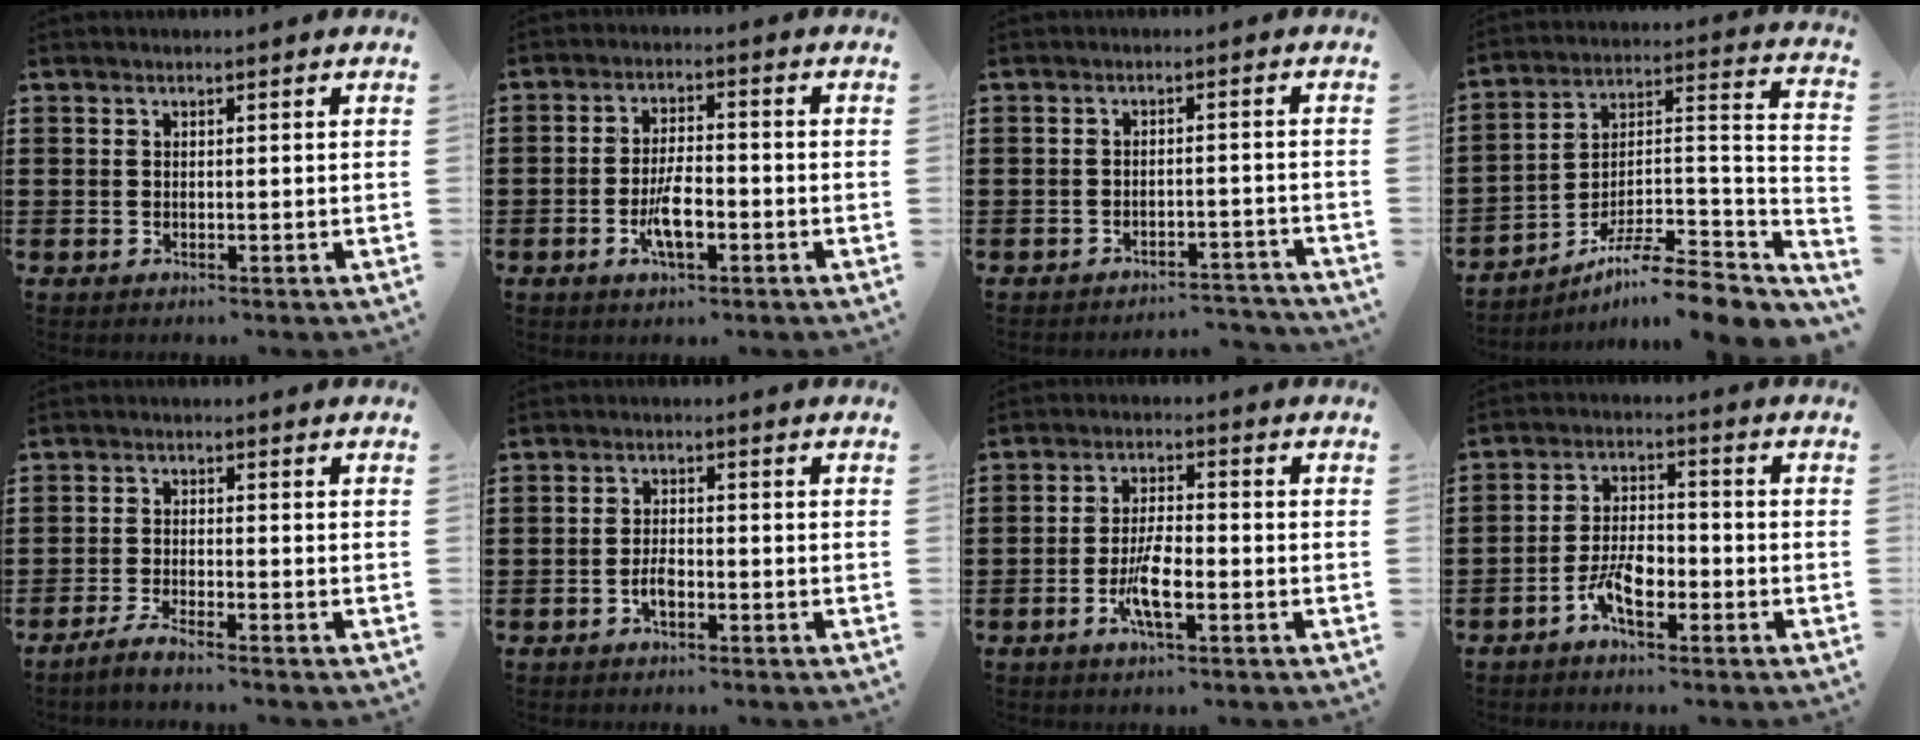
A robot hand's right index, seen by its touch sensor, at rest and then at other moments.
{"total": 5.9, "force": [-2.2, 2.0, 5.0], "torque": [-0.105, -0.003, -0.043]}
{"total": 3.0, "force": [-3.0, 0.0, 0.4], "torque": [-0.011, 0.000, -0.062]}
{"total": 9.0, "force": [-7.5, 1.1, 4.9], "torque": [-0.073, 0.003, -0.149]}
{"total": 2.2, "force": [-1.9, -0.3, 1.0], "torque": [-0.024, 0.001, -0.040]}
{"total": 2.6, "force": [-1.3, 1.0, 2.1], "torque": [-0.049, -0.001, -0.026]}
{"total": 6.3, "force": [-2.3, 1.6, 5.6], "torque": [-0.120, -0.010, -0.046]}
{"total": 6.0, "force": [-3.2, 2.4, 4.5], "torque": [-0.101, -0.001, -0.064]}